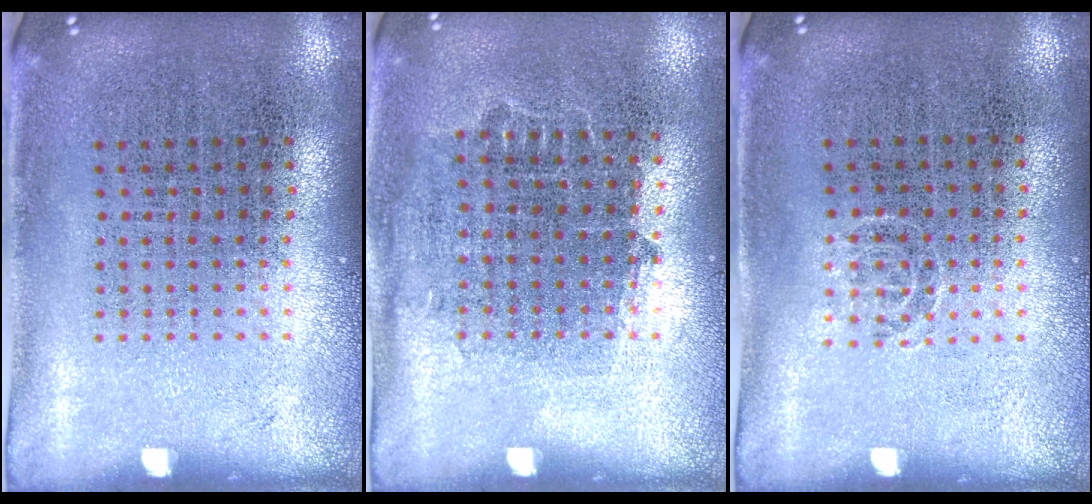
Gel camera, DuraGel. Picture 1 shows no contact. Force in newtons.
{"total": 0.8, "press": 0.7, "slide": 0.4}
{"total": 0.6, "press": 0.4, "slide": 0.4}